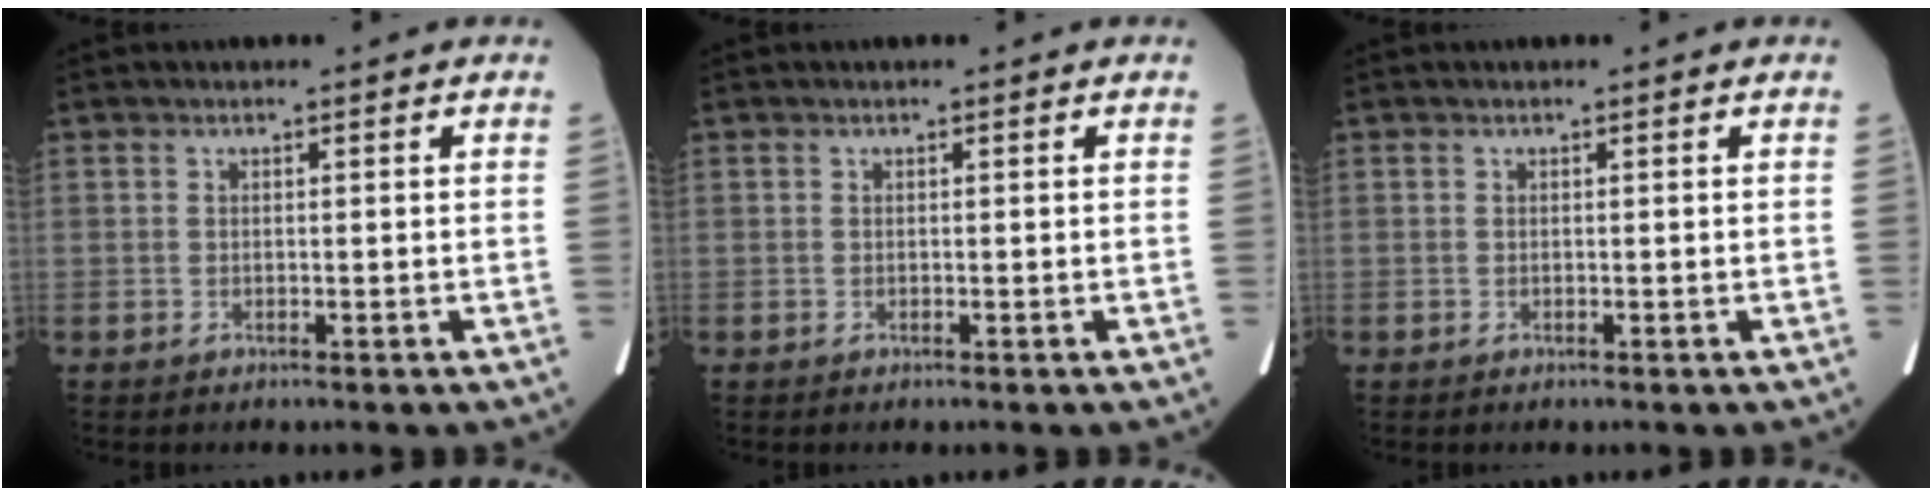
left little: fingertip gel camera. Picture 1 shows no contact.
{"total": 0.0}
{"total": 0.0}